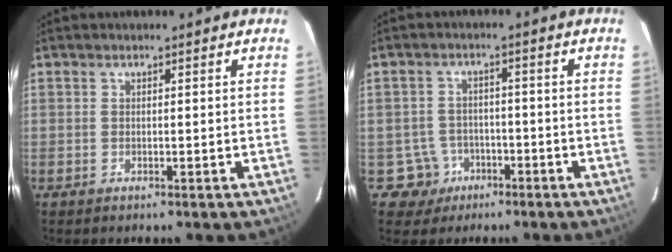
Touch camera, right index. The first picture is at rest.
{"total": 5.0, "force": [-2.1, 4.5, -0.4], "torque": [0.011, 0.014, -0.029]}